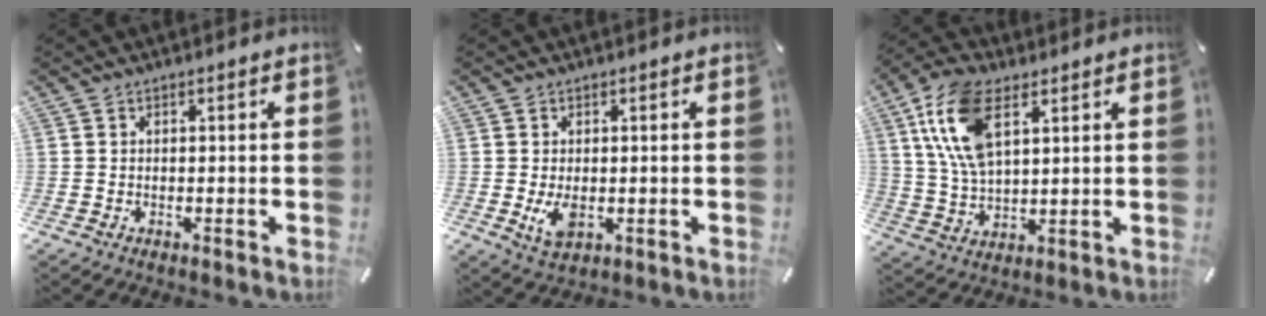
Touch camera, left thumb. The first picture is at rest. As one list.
[{"total": 4.6, "force": [-0.5, 2.8, 3.7], "torque": [-0.084, -0.009, -0.013]}, {"total": 13.6, "force": [6.3, 7.0, 9.8], "torque": [-0.232, -0.008, 0.111]}]